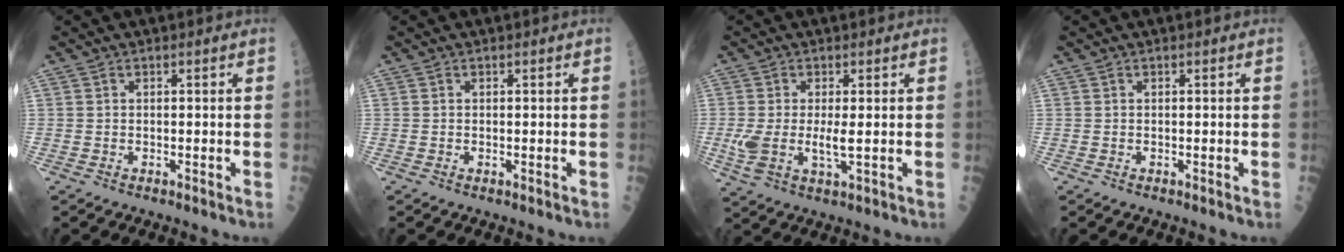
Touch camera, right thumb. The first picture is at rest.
{"total": 0.0}
{"total": 6.4, "force": [-0.1, 2.3, 6.0], "torque": [-0.138, -0.010, 0.000]}
{"total": 0.0}